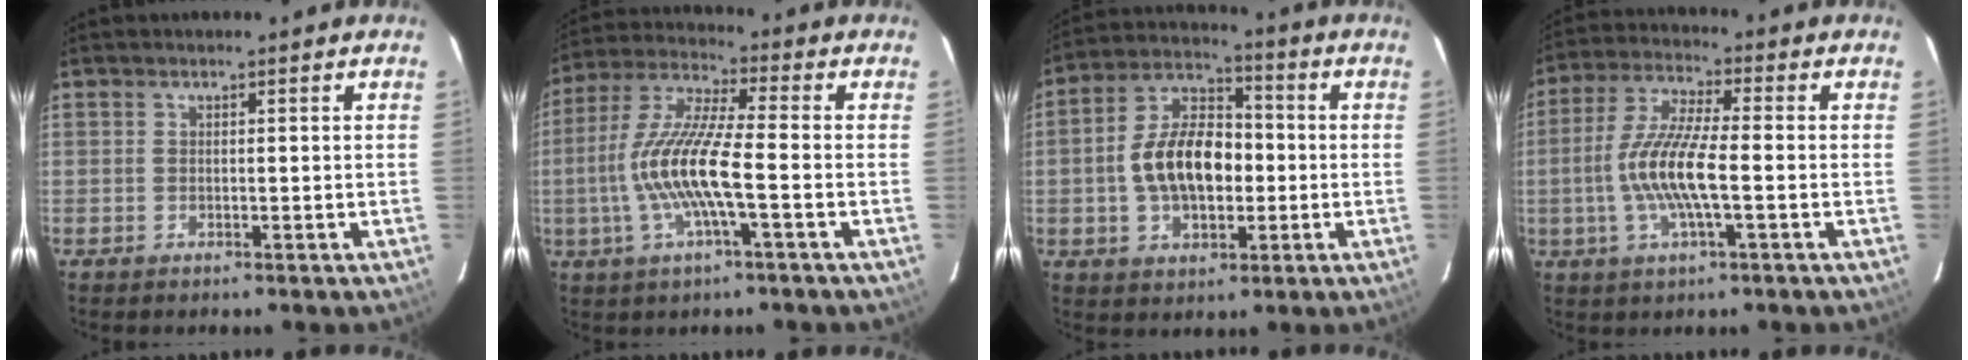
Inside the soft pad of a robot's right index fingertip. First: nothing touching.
{"total": 13.4, "force": [-3.0, 1.8, 12.9], "torque": [-0.264, 0.001, -0.060]}
{"total": 13.2, "force": [-1.5, 7.7, 10.6], "torque": [-0.199, 0.025, -0.024]}
{"total": 11.2, "force": [-2.2, 2.1, 10.8], "torque": [-0.224, 0.000, -0.044]}